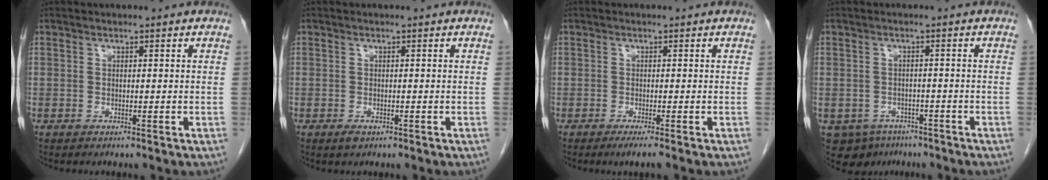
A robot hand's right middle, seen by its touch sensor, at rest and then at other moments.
{"total": 1.0, "force": [-0.6, 0.5, 0.7], "torque": [-0.013, -0.001, -0.004]}
{"total": 1.8, "force": [-1.2, -0.3, 1.3], "torque": [-0.023, -0.005, -0.023]}
{"total": 4.5, "force": [-3.0, 3.3, 0.5], "torque": [-0.004, 0.003, -0.042]}